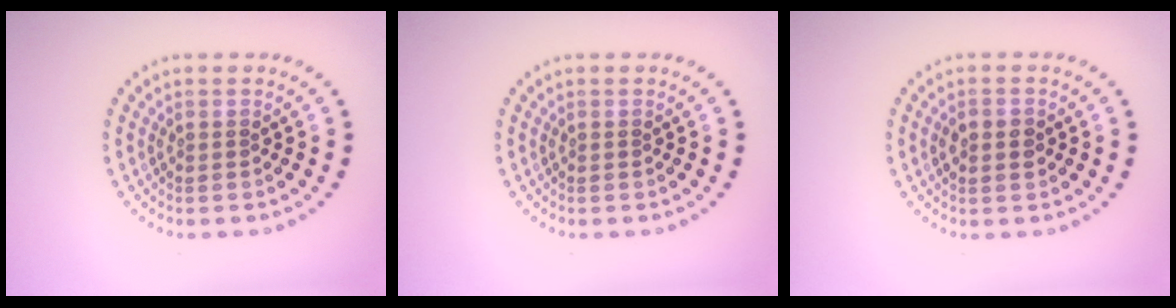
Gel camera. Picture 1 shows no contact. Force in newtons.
{"total": 0.0}
{"total": 1.8, "press": 1.8, "slide": 0.1}